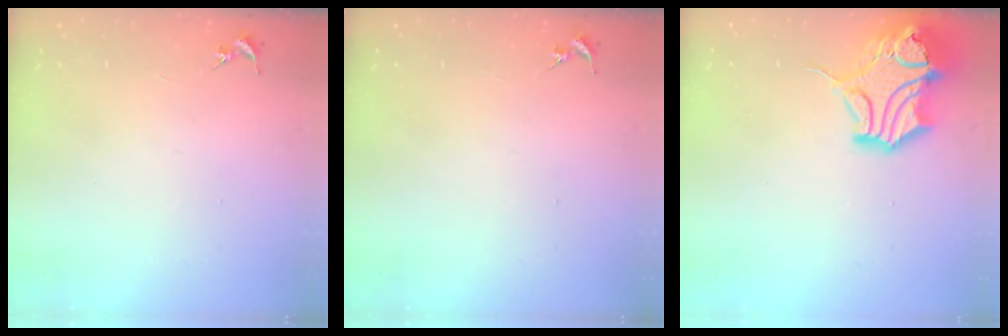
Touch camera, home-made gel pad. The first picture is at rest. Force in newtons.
{"total": 0.0}
{"total": 19.8, "press": 19.6, "slide": 2.6}